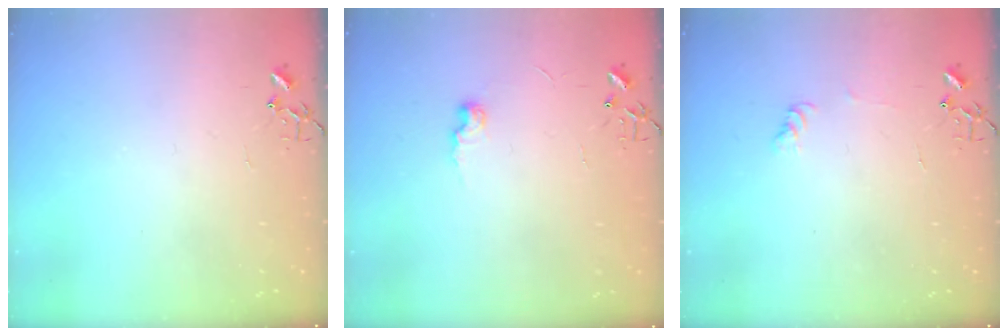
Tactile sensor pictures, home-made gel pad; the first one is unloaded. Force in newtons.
{"total": 6.0, "press": 6.0, "slide": 0.5}
{"total": 5.5, "press": 5.5, "slide": 0.7}